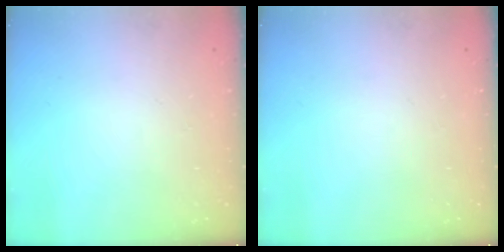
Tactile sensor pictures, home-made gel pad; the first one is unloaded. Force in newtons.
{"total": 0.0}